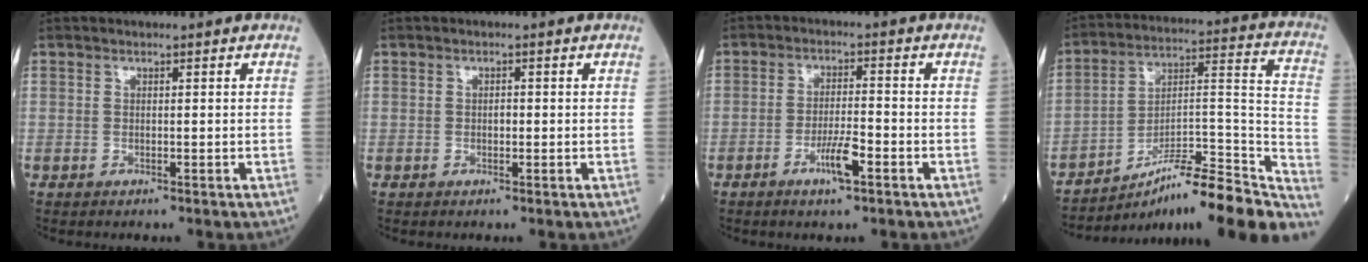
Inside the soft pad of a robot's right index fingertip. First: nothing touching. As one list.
[{"total": 0.8, "force": [-0.1, 0.4, 0.7], "torque": [-0.013, 0.001, -0.003]}, {"total": 4.9, "force": [-2.5, 0.6, 4.2], "torque": [-0.079, -0.002, -0.048]}, {"total": 23.2, "force": [-17.9, 2.7, 14.5], "torque": [-0.149, 0.031, -0.270]}]